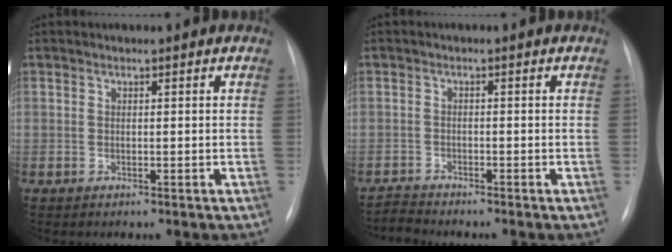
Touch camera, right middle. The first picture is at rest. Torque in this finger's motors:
{"motor_torque": [-0.18, -0.06, -0.05, -0.01]}